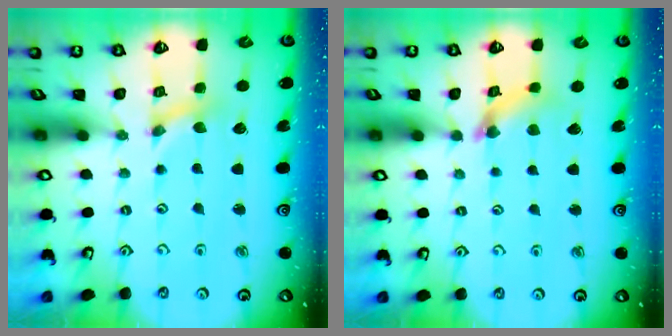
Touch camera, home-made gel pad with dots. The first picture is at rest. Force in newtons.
{"total": 5.6, "press": 5.6, "slide": 0.4}